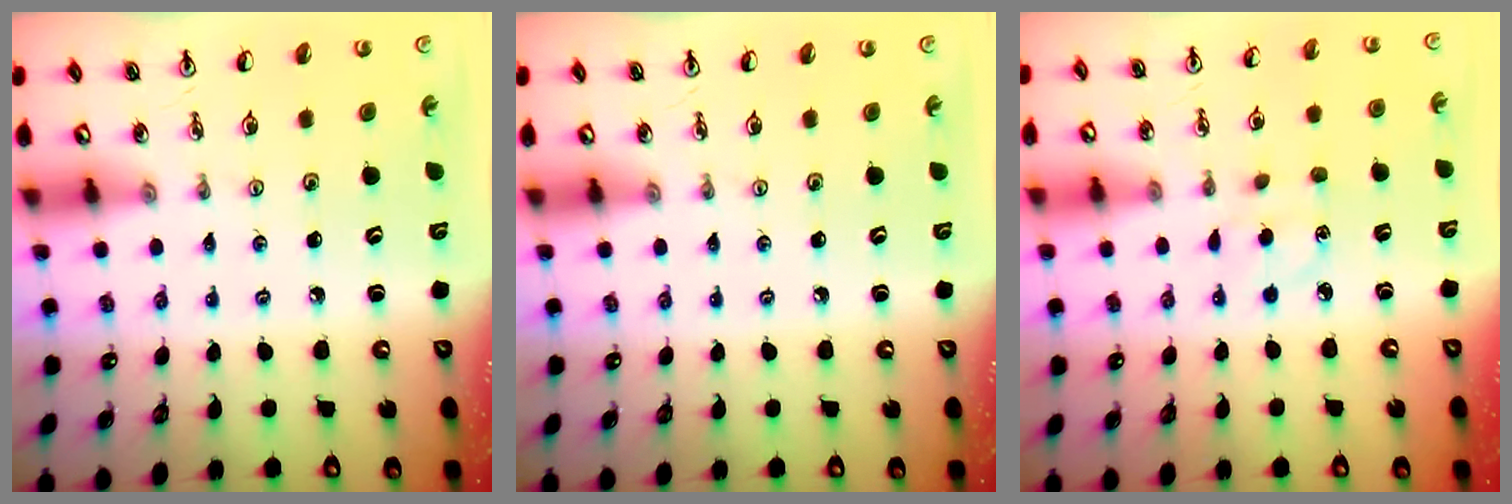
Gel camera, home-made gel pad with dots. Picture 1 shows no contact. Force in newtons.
{"total": 0.0}
{"total": 3.8, "press": 3.8, "slide": 0.5}